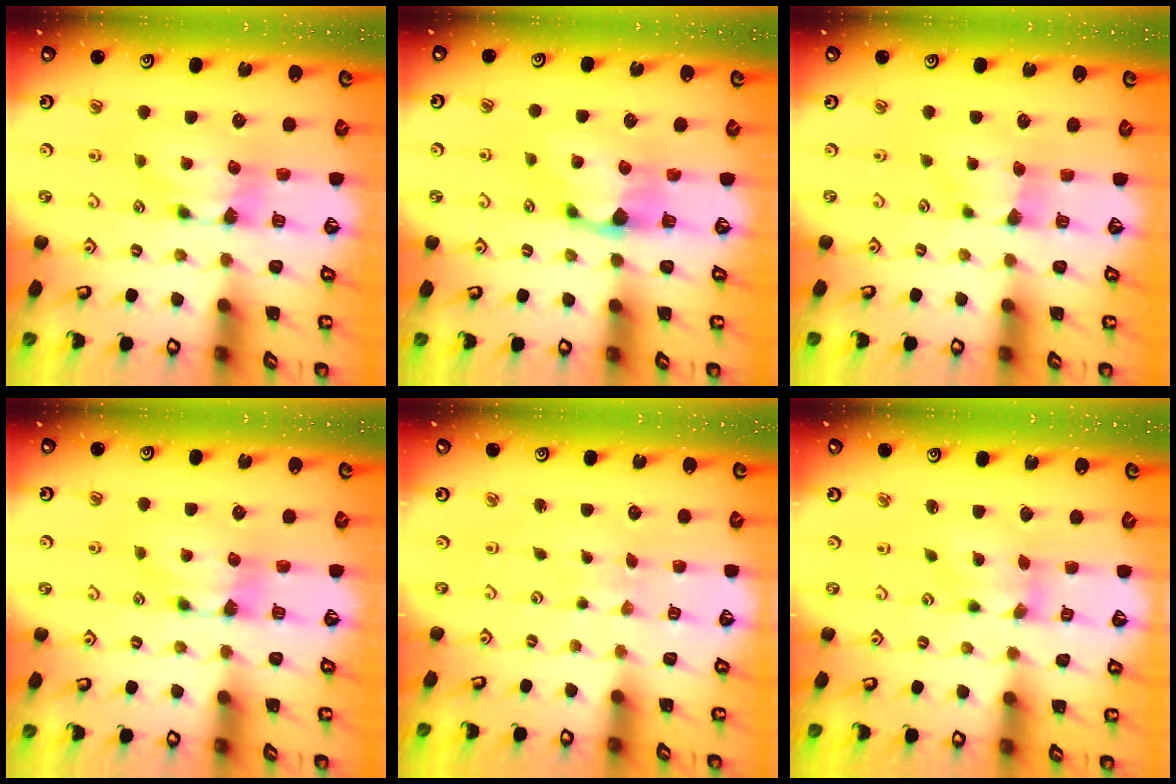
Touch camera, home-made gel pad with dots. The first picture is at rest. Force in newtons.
{"total": 1.4, "press": 0.8, "slide": 1.2}
{"total": 0.6, "press": 0.2, "slide": 0.5}
{"total": 0.0}
{"total": 5.1, "press": 5.1, "slide": 0.2}
{"total": 3.5, "press": 3.1, "slide": 1.6}